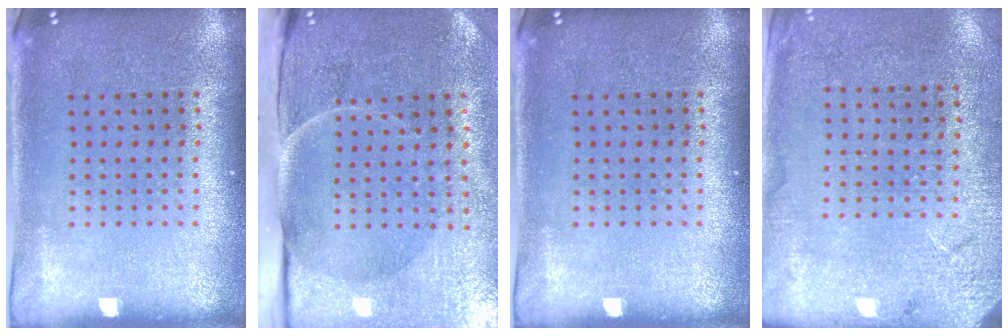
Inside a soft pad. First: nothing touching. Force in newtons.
{"total": 5.1, "press": 4.1, "slide": 3.1}
{"total": 0.0}
{"total": 2.6, "press": 2.5, "slide": 0.7}